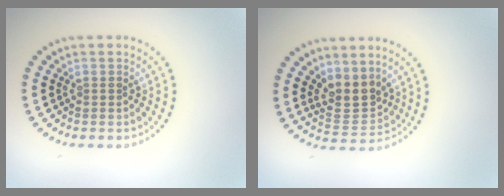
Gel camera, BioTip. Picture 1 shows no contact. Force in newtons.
{"total": 3.3, "press": 2.9, "slide": 1.6}